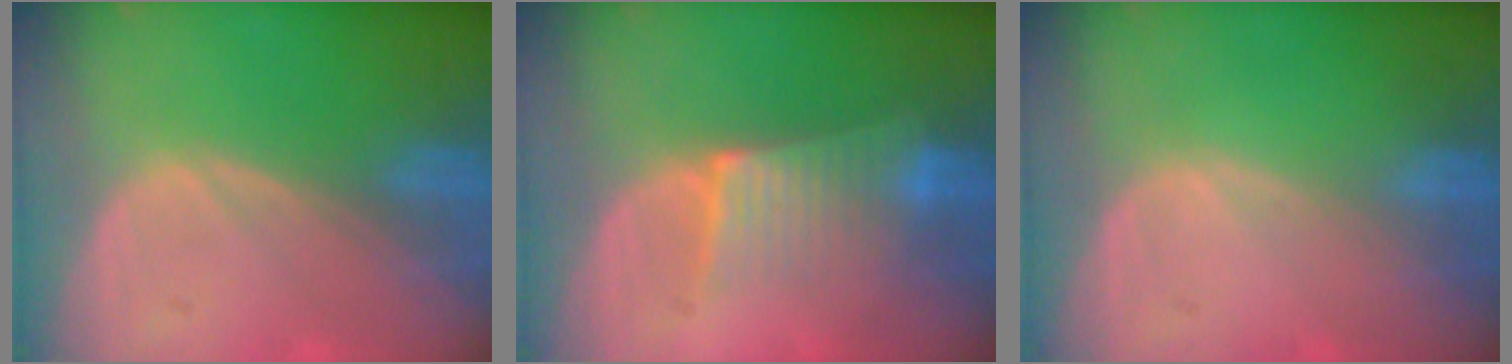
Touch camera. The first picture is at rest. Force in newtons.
{"total": 6.6, "press": 5.9, "slide": 2.9}
{"total": 0.0}